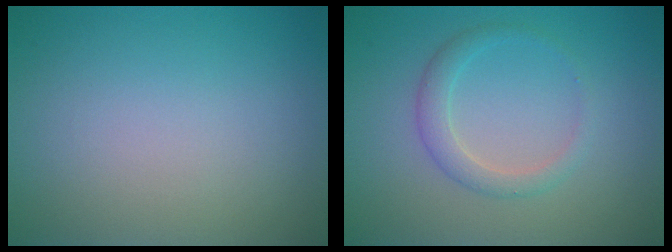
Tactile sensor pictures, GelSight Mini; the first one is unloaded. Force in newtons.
{"total": 1.5, "press": 1.5, "slide": 0.0}